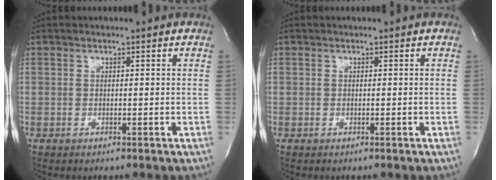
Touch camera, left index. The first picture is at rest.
{"total": 0.0}